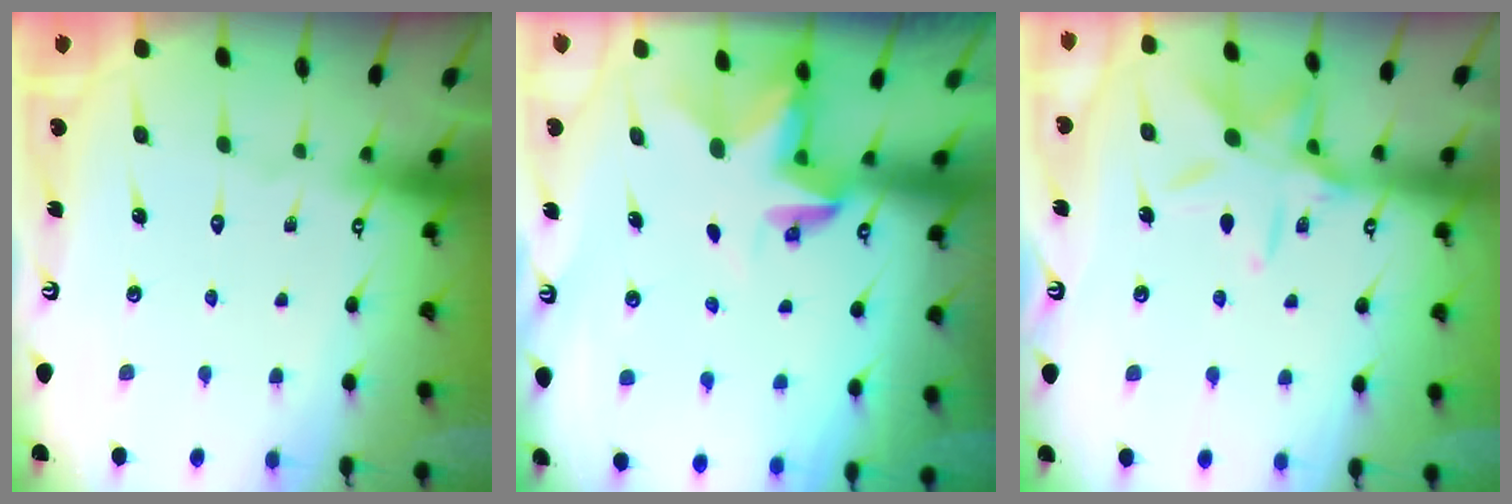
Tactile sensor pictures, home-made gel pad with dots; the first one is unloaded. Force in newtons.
{"total": 3.0, "press": 3.0, "slide": 0.2}
{"total": 12.3, "press": 12.2, "slide": 0.8}